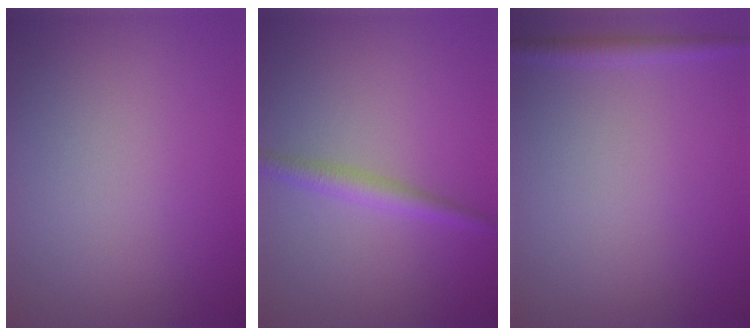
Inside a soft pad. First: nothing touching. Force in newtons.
{"total": 2.1, "press": 2.1, "slide": 0.1}
{"total": 1.4, "press": 1.4, "slide": 0.1}